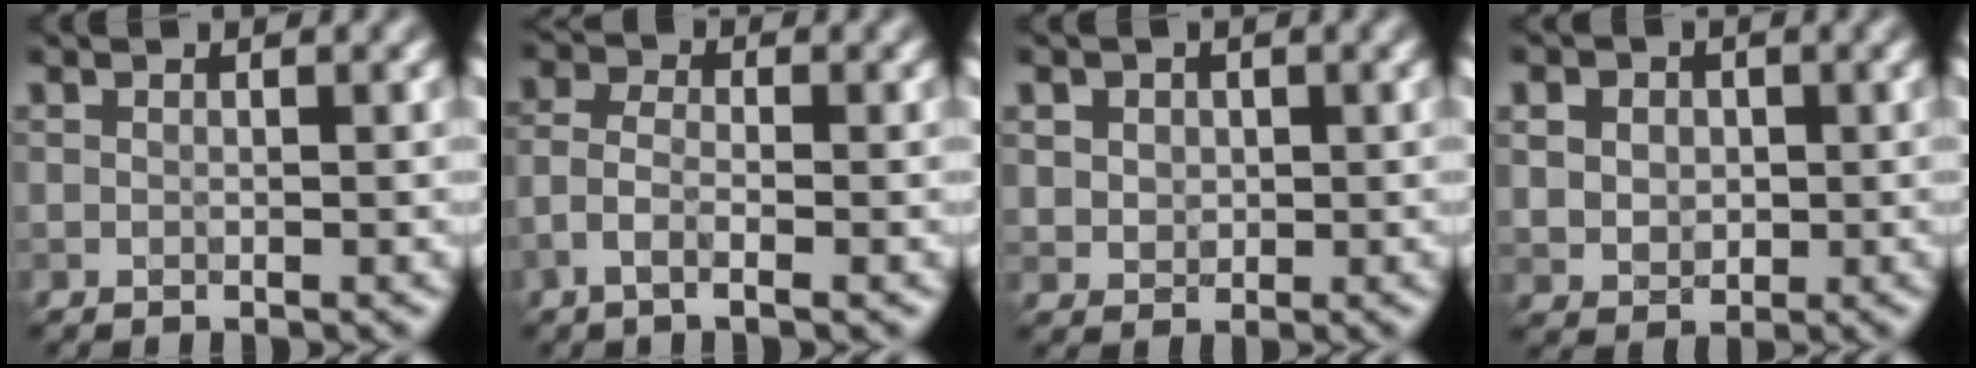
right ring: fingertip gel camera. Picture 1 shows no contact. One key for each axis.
{"total": 2.6, "fx": -1.3, "fy": 1.0, "fz": 2.1, "tx": -0.047, "ty": 0.003, "tz": -0.036}
{"total": 3.2, "fx": 1.3, "fy": 2.6, "fz": 1.4, "tx": -0.036, "ty": 0.006, "tz": 0.027}
{"total": 5.4, "fx": 1.9, "fy": 4.3, "fz": 2.6, "tx": -0.060, "ty": 0.020, "tz": 0.020}